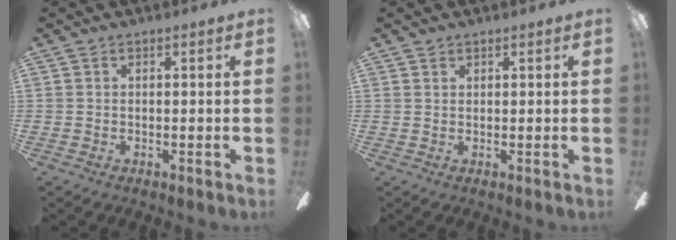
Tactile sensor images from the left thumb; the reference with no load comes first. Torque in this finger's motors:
{"motor_torque": [0.04, -0.14, -0.21, -0.01, -0.02]}